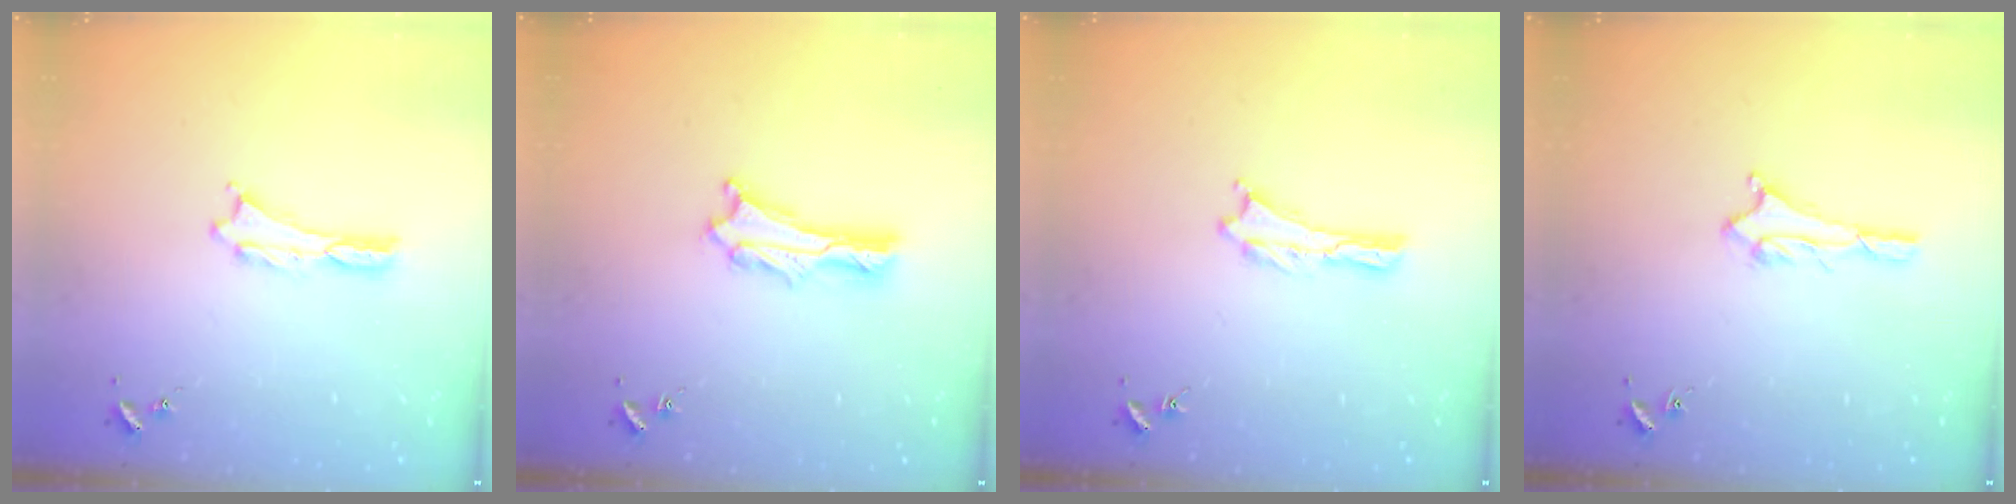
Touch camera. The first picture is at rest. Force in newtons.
{"total": 1.5, "press": 1.4, "slide": 0.2}
{"total": 0.0}
{"total": 2.0, "press": 2.0, "slide": 0.2}